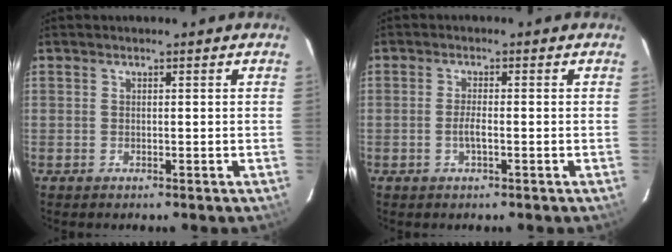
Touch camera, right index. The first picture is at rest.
{"total": 2.3, "force": [-0.8, 0.2, 2.1], "torque": [-0.042, -0.001, -0.015]}